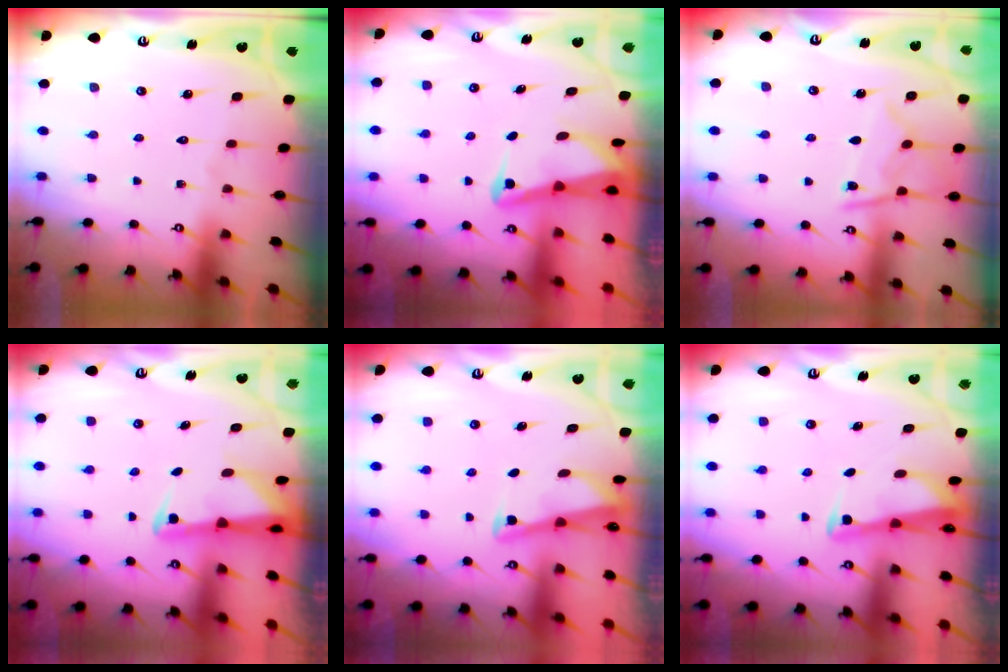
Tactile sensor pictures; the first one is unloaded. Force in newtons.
{"total": 3.0, "press": 3.0, "slide": 0.7}
{"total": 10.0, "press": 9.9, "slide": 1.0}
{"total": 2.3, "press": 2.2, "slide": 0.6}
{"total": 3.0, "press": 3.0, "slide": 0.3}
{"total": 3.0, "press": 2.9, "slide": 0.3}